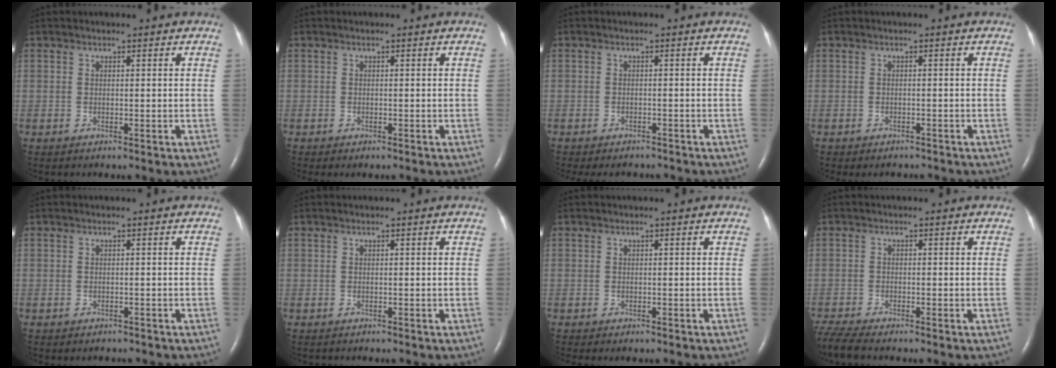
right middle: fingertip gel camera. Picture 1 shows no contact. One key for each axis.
{"total": 0.8, "fx": -0.6, "fy": 0.3, "fz": 0.4, "tx": -0.009, "ty": -0.002, "tz": -0.007}
{"total": 6.6, "fx": -6.0, "fy": 2.1, "fz": 1.7, "tx": -0.020, "ty": -0.004, "tz": -0.073}
{"total": 2.6, "fx": -2.3, "fy": 1.0, "fz": 0.4, "tx": -0.007, "ty": -0.002, "tz": -0.029}
{"total": 1.6, "fx": -1.4, "fy": 0.6, "fz": 0.2, "tx": -0.009, "ty": -0.001, "tz": -0.019}
{"total": 0.7, "fx": -0.7, "fy": 0.2, "fz": 0.2, "tx": -0.011, "ty": -0.001, "tz": -0.008}
{"total": 1.7, "fx": -1.4, "fy": 0.6, "fz": 0.8, "tx": -0.013, "ty": -0.004, "tz": -0.015}
{"total": 5.0, "fx": -4.6, "fy": 0.0, "fz": 2.0, "tx": -0.047, "ty": -0.018, "tz": -0.084}